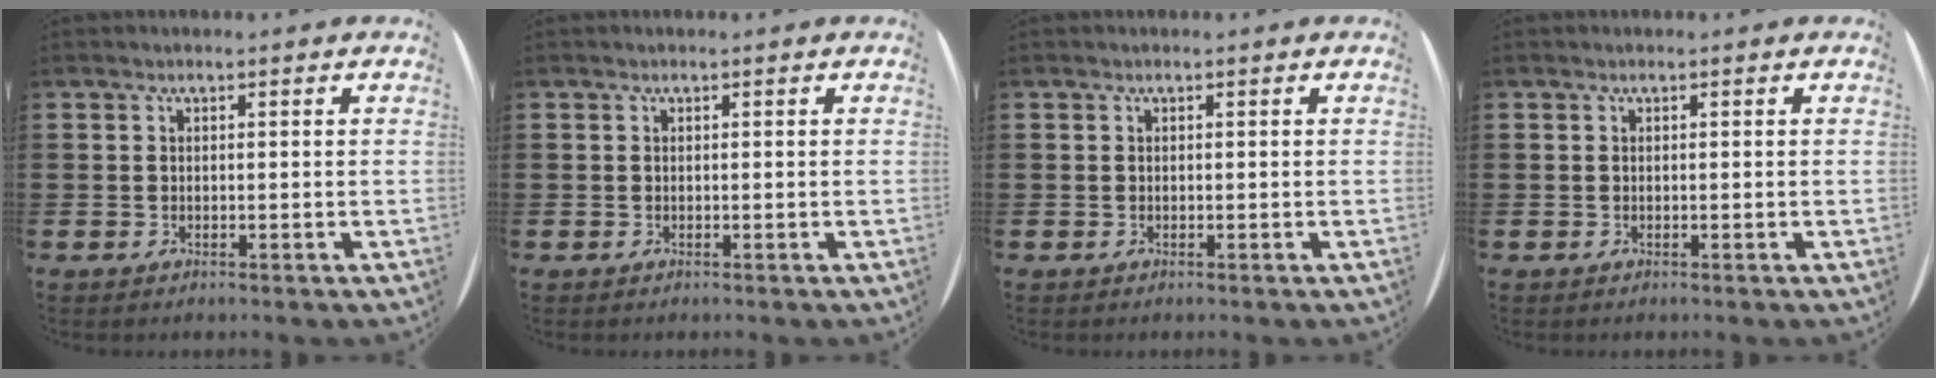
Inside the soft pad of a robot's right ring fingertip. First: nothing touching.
{"total": 0.0}
{"total": 0.0}
{"total": 0.0}